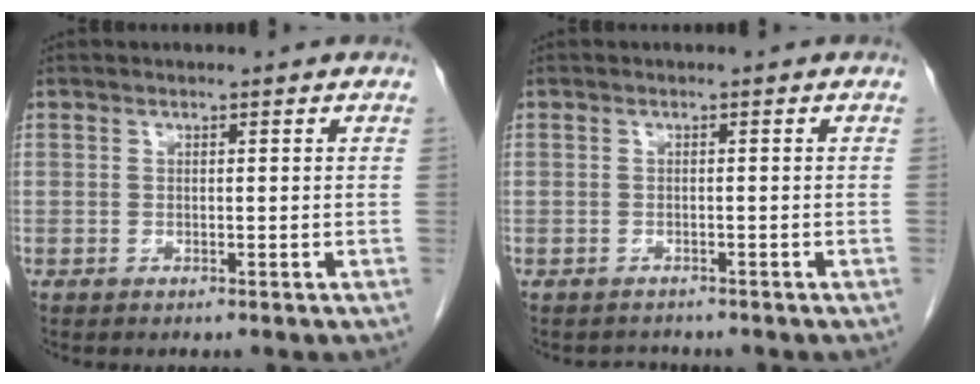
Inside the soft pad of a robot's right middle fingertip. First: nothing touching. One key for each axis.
{"total": 1.4, "fx": -1.3, "fy": 0.5, "fz": -0.4, "tx": 0.002, "ty": -0.004, "tz": -0.021}